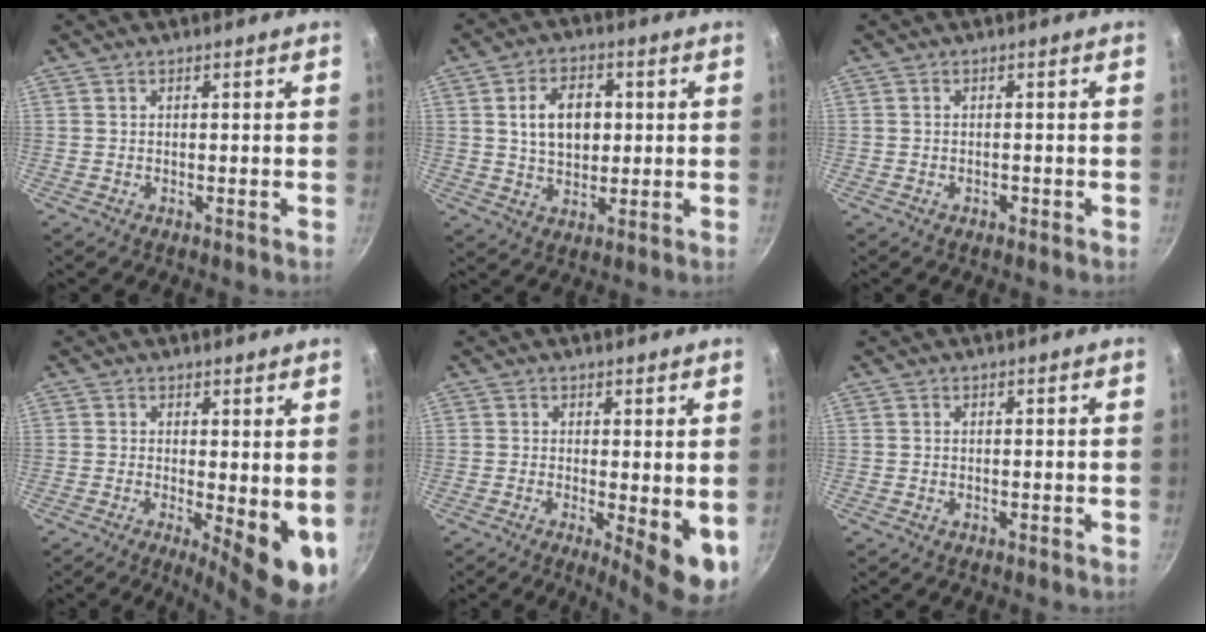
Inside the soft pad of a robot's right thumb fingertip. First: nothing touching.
{"total": 9.8, "force": [1.6, 6.6, 7.1], "torque": [-0.098, 0.002, 0.027]}
{"total": 1.0, "force": [-0.5, 0.6, 0.6], "torque": [-0.009, 0.003, -0.007]}
{"total": 9.5, "force": [-0.8, 3.2, 8.9], "torque": [-0.103, -0.013, -0.005]}
{"total": 8.0, "force": [-0.8, 2.4, 7.5], "torque": [-0.091, -0.012, -0.005]}
{"total": 0.0}